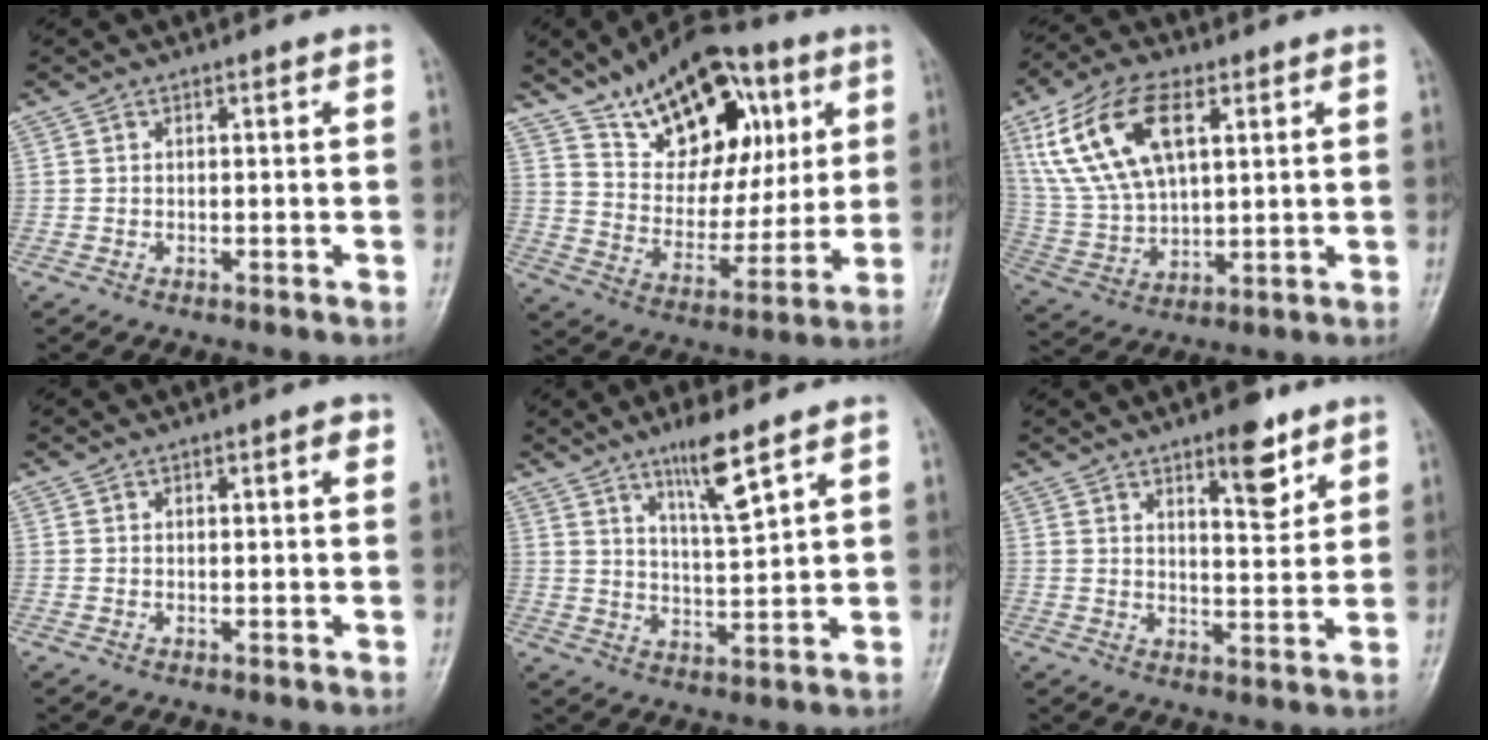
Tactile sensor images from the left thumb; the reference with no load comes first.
{"total": 22.3, "force": [11.1, 13.0, 14.4], "torque": [-0.169, -0.031, 0.183]}
{"total": 17.1, "force": [6.8, 8.9, 12.9], "torque": [-0.240, -0.011, 0.135]}
{"total": 1.9, "force": [0.6, 0.7, 1.6], "torque": [-0.017, 0.005, 0.008]}
{"total": 7.7, "force": [5.1, 0.9, 5.7], "torque": [-0.098, -0.038, 0.095]}
{"total": 7.9, "force": [4.9, 2.9, 5.5], "torque": [-0.060, -0.031, 0.070]}